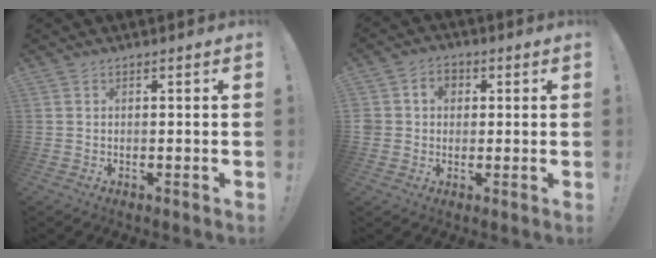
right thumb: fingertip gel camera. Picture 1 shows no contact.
{"total": 5.3, "force": [0.8, 4.8, 2.2], "torque": [-0.028, 0.002, 0.016]}